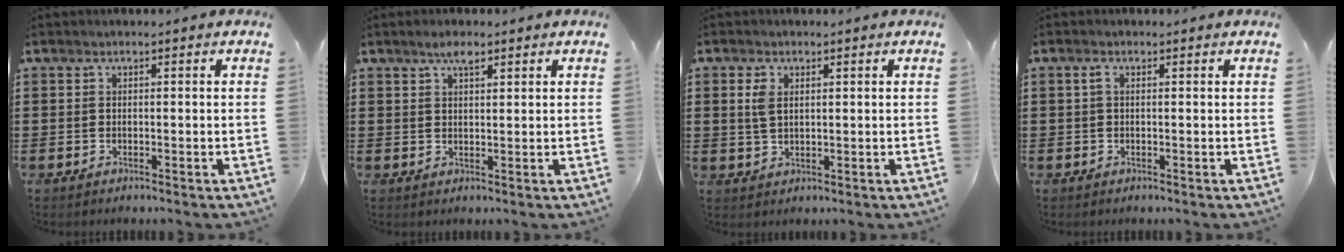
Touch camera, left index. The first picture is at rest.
{"total": 2.9, "force": [2.0, 1.1, 1.8], "torque": [-0.032, 0.002, 0.033]}
{"total": 2.8, "force": [0.8, 1.7, 2.1], "torque": [-0.048, 0.009, 0.014]}
{"total": 1.1, "force": [0.1, 0.5, 1.0], "torque": [-0.021, 0.005, 0.000]}